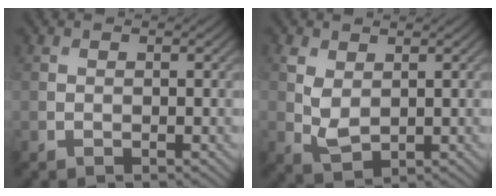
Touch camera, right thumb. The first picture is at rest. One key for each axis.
{"total": 3.5, "fx": 0.9, "fy": 2.3, "fz": 2.5, "tx": -0.063, "ty": -0.005, "tz": 0.022}